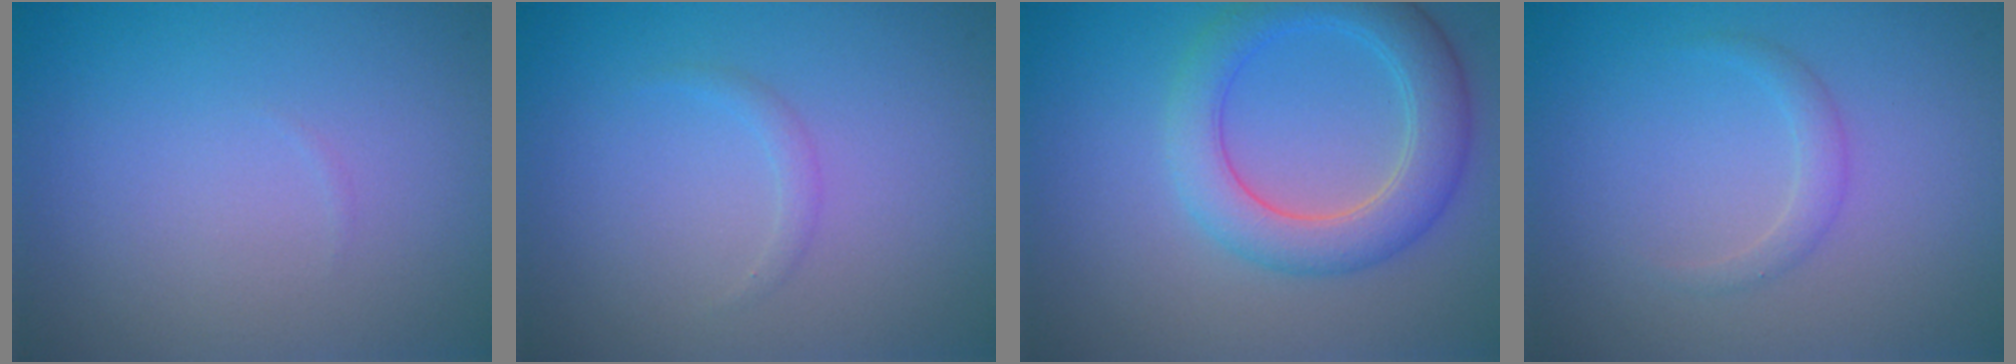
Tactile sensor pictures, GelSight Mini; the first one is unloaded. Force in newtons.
{"total": 0.8, "press": 0.8, "slide": 0.1}
{"total": 5.1, "press": 5.1, "slide": 0.3}
{"total": 1.2, "press": 1.2, "slide": 0.0}